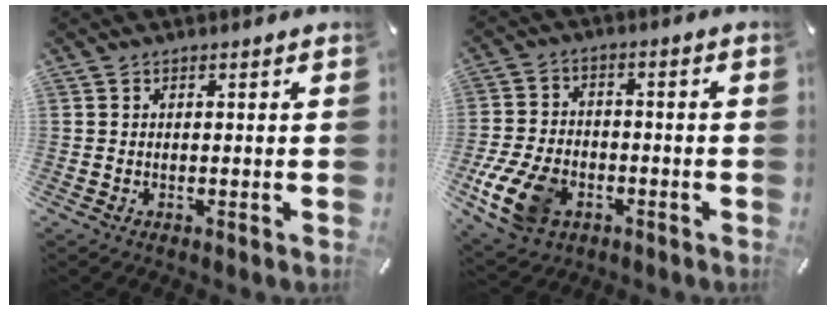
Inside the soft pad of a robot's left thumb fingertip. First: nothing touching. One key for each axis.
{"total": 12.3, "fx": -4.9, "fy": 8.4, "fz": 7.4, "tx": -0.156, "ty": 0.020, "tz": -0.086}